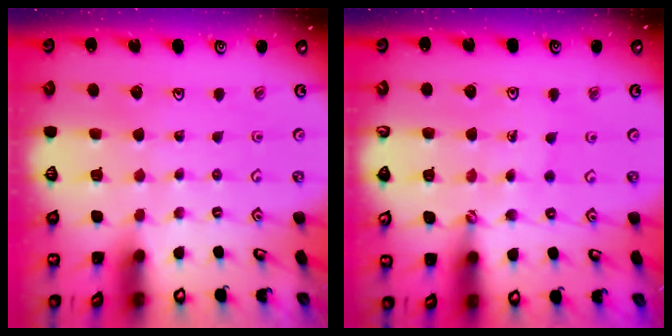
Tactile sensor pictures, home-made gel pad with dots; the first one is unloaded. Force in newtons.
{"total": 1.2, "press": 1.2, "slide": 0.2}